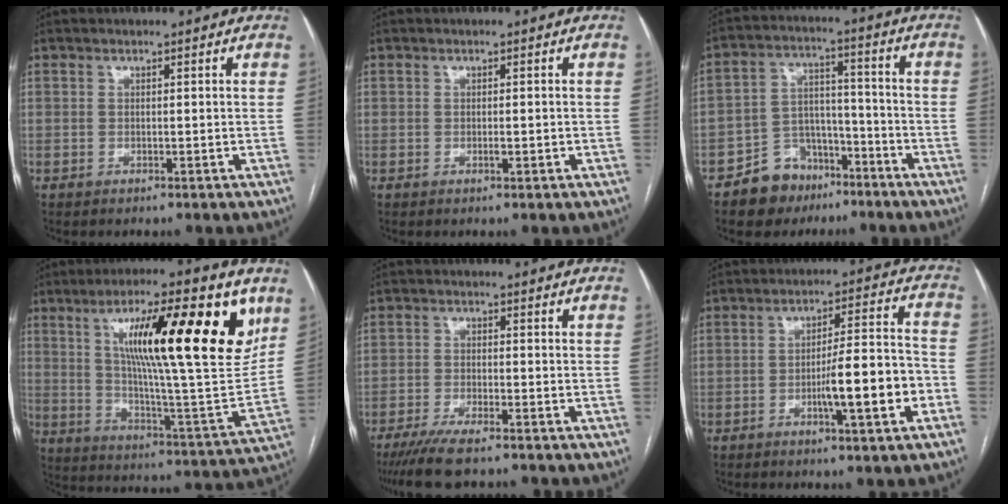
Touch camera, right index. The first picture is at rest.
{"total": 1.1, "force": [-0.3, 0.4, 1.0], "torque": [-0.016, 0.000, -0.004]}
{"total": 9.2, "force": [-6.2, 6.4, 2.2], "torque": [-0.033, 0.031, -0.100]}
{"total": 24.5, "force": [10.4, 3.0, 22.0], "torque": [-0.326, 0.003, 0.160]}
{"total": 7.3, "force": [-5.8, 0.9, 4.4], "torque": [-0.073, -0.018, -0.095]}
{"total": 10.8, "force": [-3.7, 1.0, 10.1], "torque": [-0.156, 0.010, -0.054]}